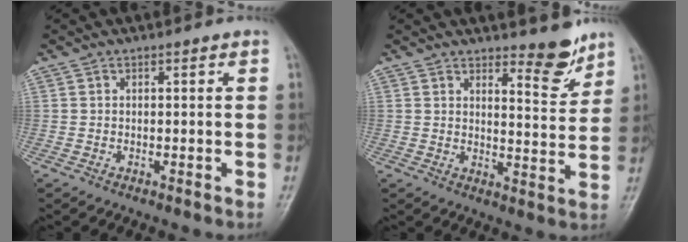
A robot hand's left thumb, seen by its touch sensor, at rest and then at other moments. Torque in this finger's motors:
{"motor_torque": [-0.09, -0.03, 0.08, -0.04, 0.01]}